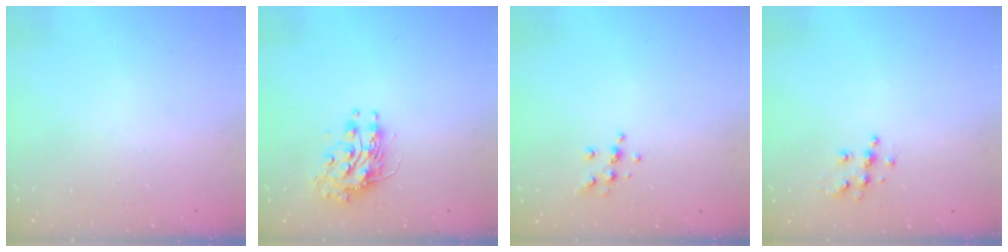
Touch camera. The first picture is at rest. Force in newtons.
{"total": 10.5, "press": 10.5, "slide": 0.3}
{"total": 6.4, "press": 6.3, "slide": 1.2}
{"total": 6.3, "press": 6.3, "slide": 0.3}